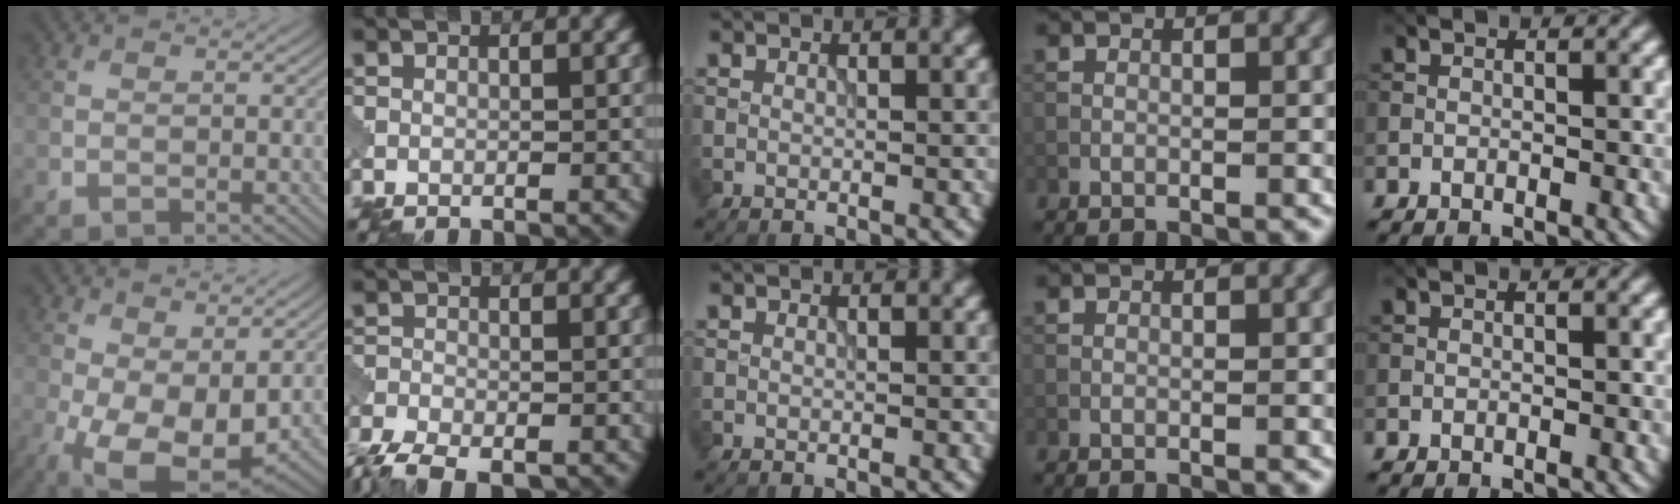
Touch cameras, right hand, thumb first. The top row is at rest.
{"thumb": {"total": 11.1, "force": [-2.3, 6.1, 9.0], "torque": [-0.211, -0.038, -0.017]}, "index": {"total": 6.4, "force": [-5.4, 2.0, 2.8], "torque": [-0.056, -0.022, -0.095]}}